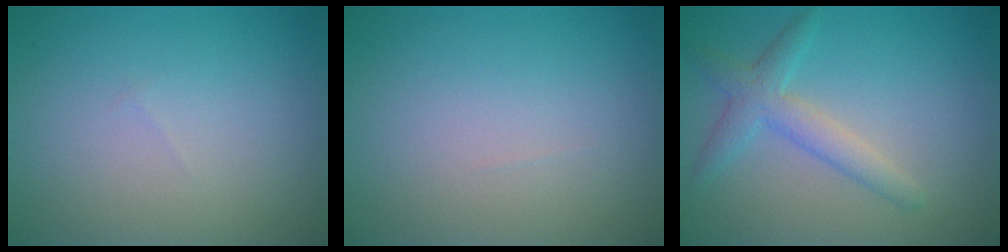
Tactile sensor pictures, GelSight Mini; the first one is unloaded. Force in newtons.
{"total": 0.0}
{"total": 3.0, "press": 3.0, "slide": 0.1}